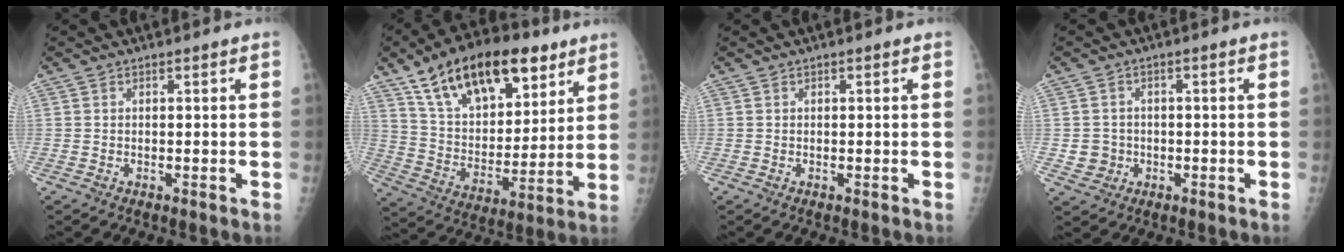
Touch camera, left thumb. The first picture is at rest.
{"total": 24.2, "force": [14.1, 12.0, 15.6], "torque": [-0.223, -0.030, 0.244]}
{"total": 0.0}
{"total": 3.6, "force": [-0.8, 3.5, 0.5], "torque": [0.008, 0.006, -0.010]}